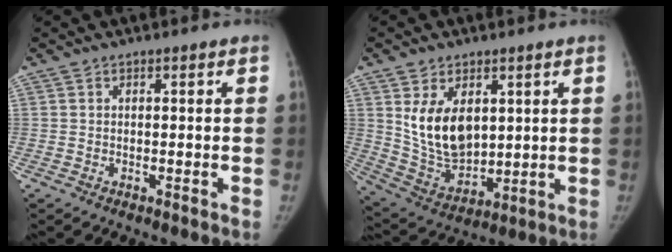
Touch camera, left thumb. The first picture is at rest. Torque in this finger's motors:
{"motor_torque": [1.03, 1.09, 1.19, -1.24, 0.30]}